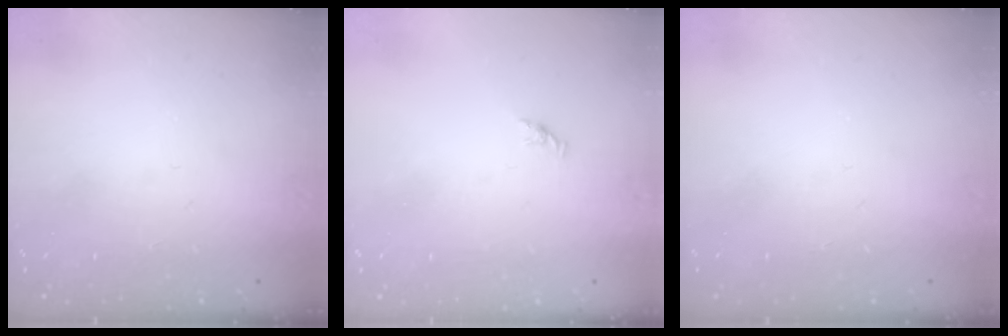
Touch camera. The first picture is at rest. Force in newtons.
{"total": 0.5, "press": 0.3, "slide": 0.4}
{"total": 0.0}